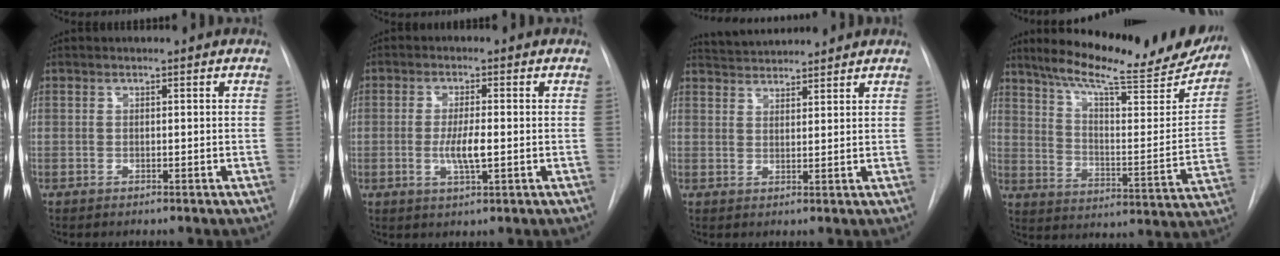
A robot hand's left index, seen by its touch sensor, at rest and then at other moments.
{"total": 4.5, "force": [-1.3, 0.7, 4.3], "torque": [-0.084, -0.013, -0.021]}
{"total": 5.2, "force": [5.1, 0.3, 0.8], "torque": [-0.021, 0.025, 0.084]}
{"total": 24.1, "force": [20.4, 4.3, 12.1], "torque": [-0.180, -0.048, 0.269]}